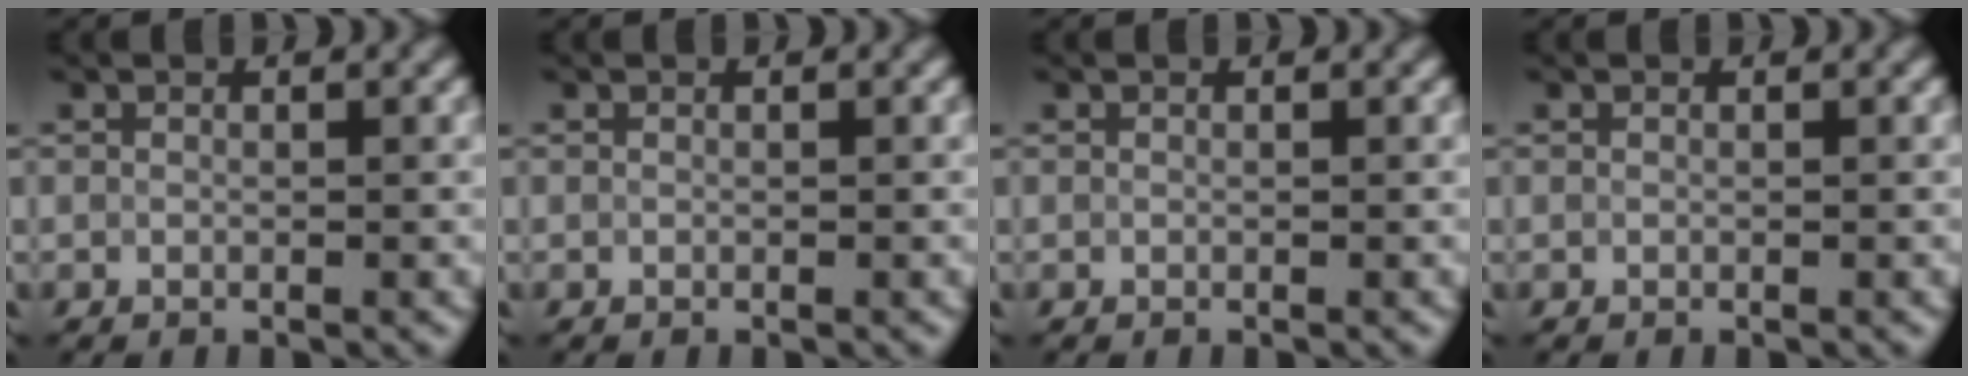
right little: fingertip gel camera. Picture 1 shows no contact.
{"total": 0.0}
{"total": 0.0}
{"total": 0.0}